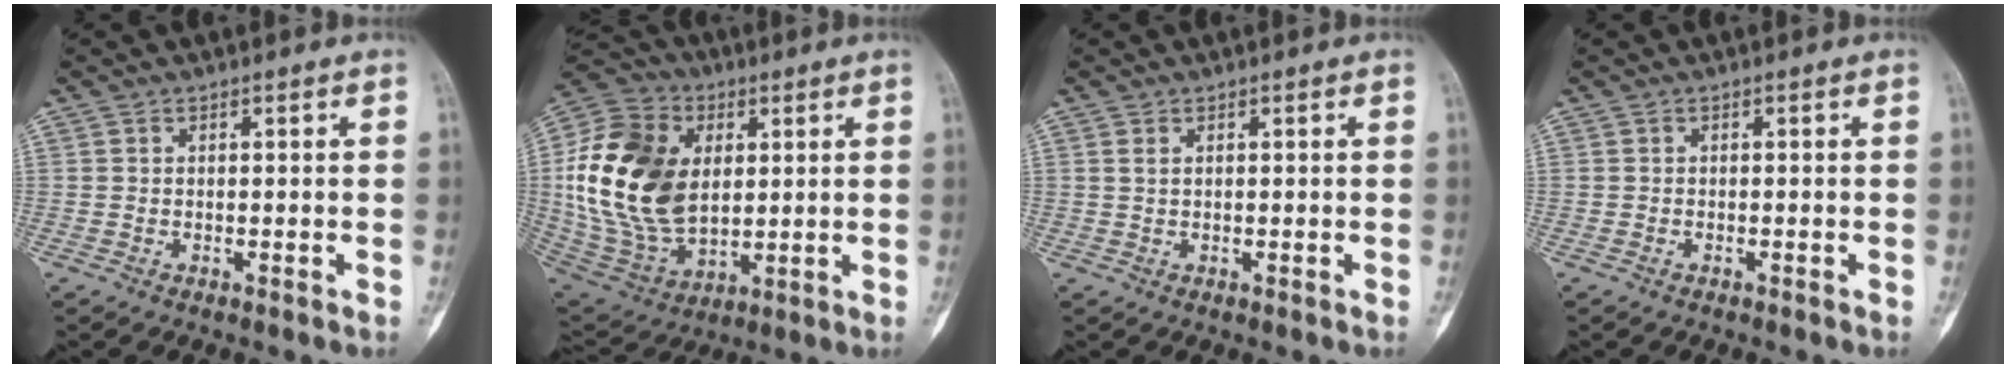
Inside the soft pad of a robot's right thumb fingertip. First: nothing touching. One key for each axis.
{"total": 23.4, "fx": 3.2, "fy": 15.8, "fz": 17.0, "tx": -0.330, "ty": -0.009, "tz": 0.067}
{"total": 0.9, "fx": 0.4, "fy": 0.5, "fz": 0.6, "tx": -0.016, "ty": 0.005, "tz": 0.011}
{"total": 0.0}